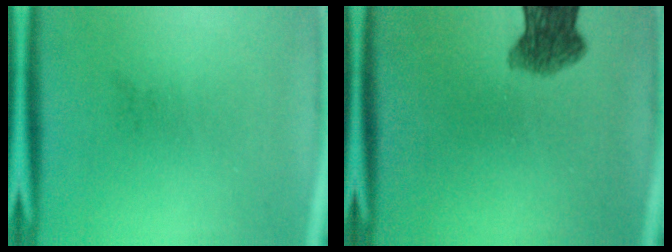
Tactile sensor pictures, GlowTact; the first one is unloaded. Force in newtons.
{"total": 6.4}